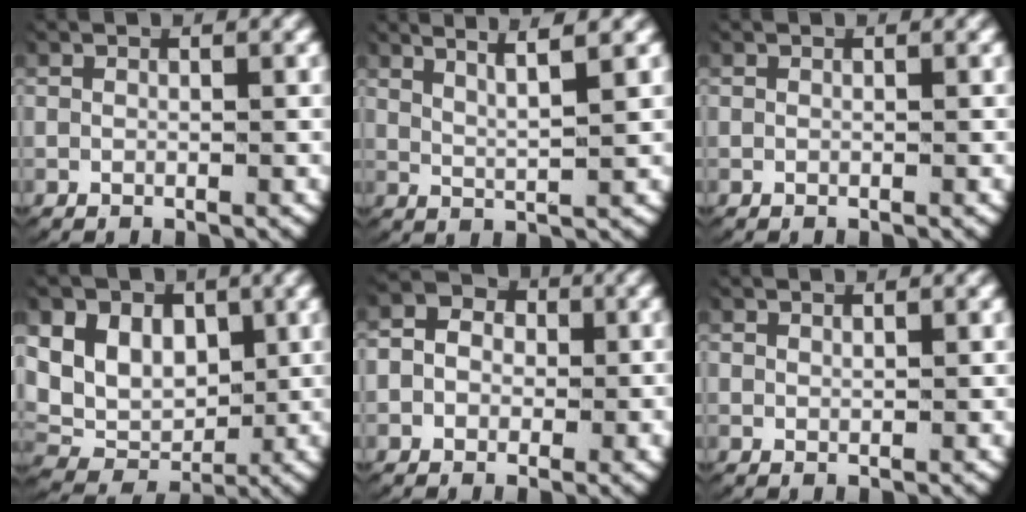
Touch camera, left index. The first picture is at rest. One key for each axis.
{"total": 4.7, "fx": 3.5, "fy": 0.9, "fz": 3.0, "tx": -0.051, "ty": 0.007, "tz": 0.057}
{"total": 0.0}
{"total": 10.3, "fx": 0.9, "fy": 8.8, "fz": 5.3, "tx": -0.106, "ty": -0.012, "tz": 0.012}
{"total": 5.5, "fx": 0.6, "fy": 4.6, "fz": 3.0, "tx": -0.042, "ty": 0.010, "tz": -0.008}
{"total": 0.5, "fx": 0.5, "fy": -0.1, "fz": 0.3, "tx": -0.006, "ty": -0.003, "tz": 0.013}